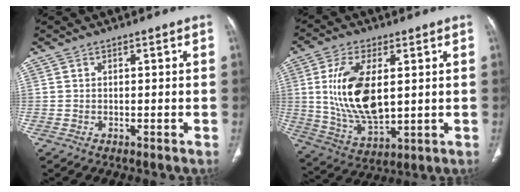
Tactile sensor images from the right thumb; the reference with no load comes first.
{"total": 15.6, "force": [2.3, 7.9, 13.2], "torque": [-0.256, -0.018, 0.055]}